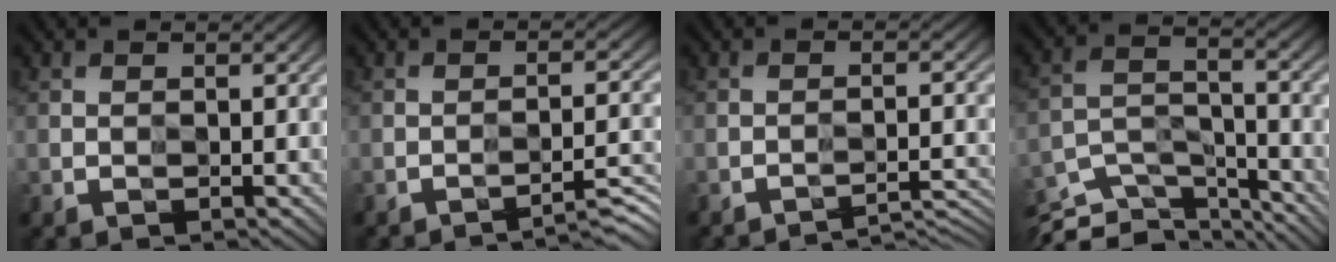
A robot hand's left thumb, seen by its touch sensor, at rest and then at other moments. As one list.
[{"total": 3.4, "force": [-3.1, -0.3, 1.3], "torque": [-0.012, 0.008, -0.048]}, {"total": 3.6, "force": [-3.5, -0.6, 0.2], "torque": [0.004, 0.010, -0.056]}, {"total": 10.1, "force": [-9.8, 1.6, 2.0], "torque": [-0.038, -0.012, -0.174]}]